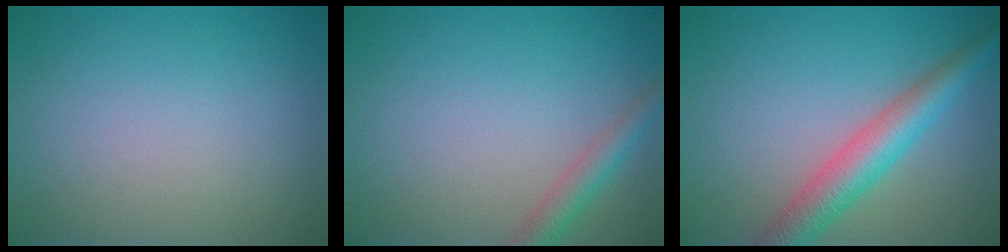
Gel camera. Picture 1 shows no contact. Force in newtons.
{"total": 2.3, "press": 2.3, "slide": 0.1}
{"total": 5.0, "press": 5.0, "slide": 0.1}